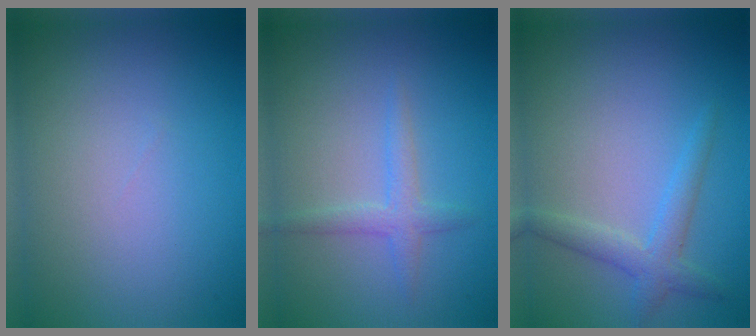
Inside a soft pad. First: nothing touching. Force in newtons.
{"total": 1.8, "press": 1.8, "slide": 0.1}
{"total": 2.4, "press": 2.4, "slide": 0.1}